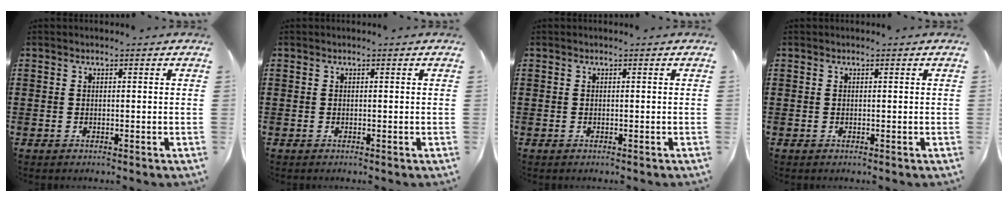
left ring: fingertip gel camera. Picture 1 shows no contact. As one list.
[{"total": 0.0}, {"total": 0.0}, {"total": 0.0}]